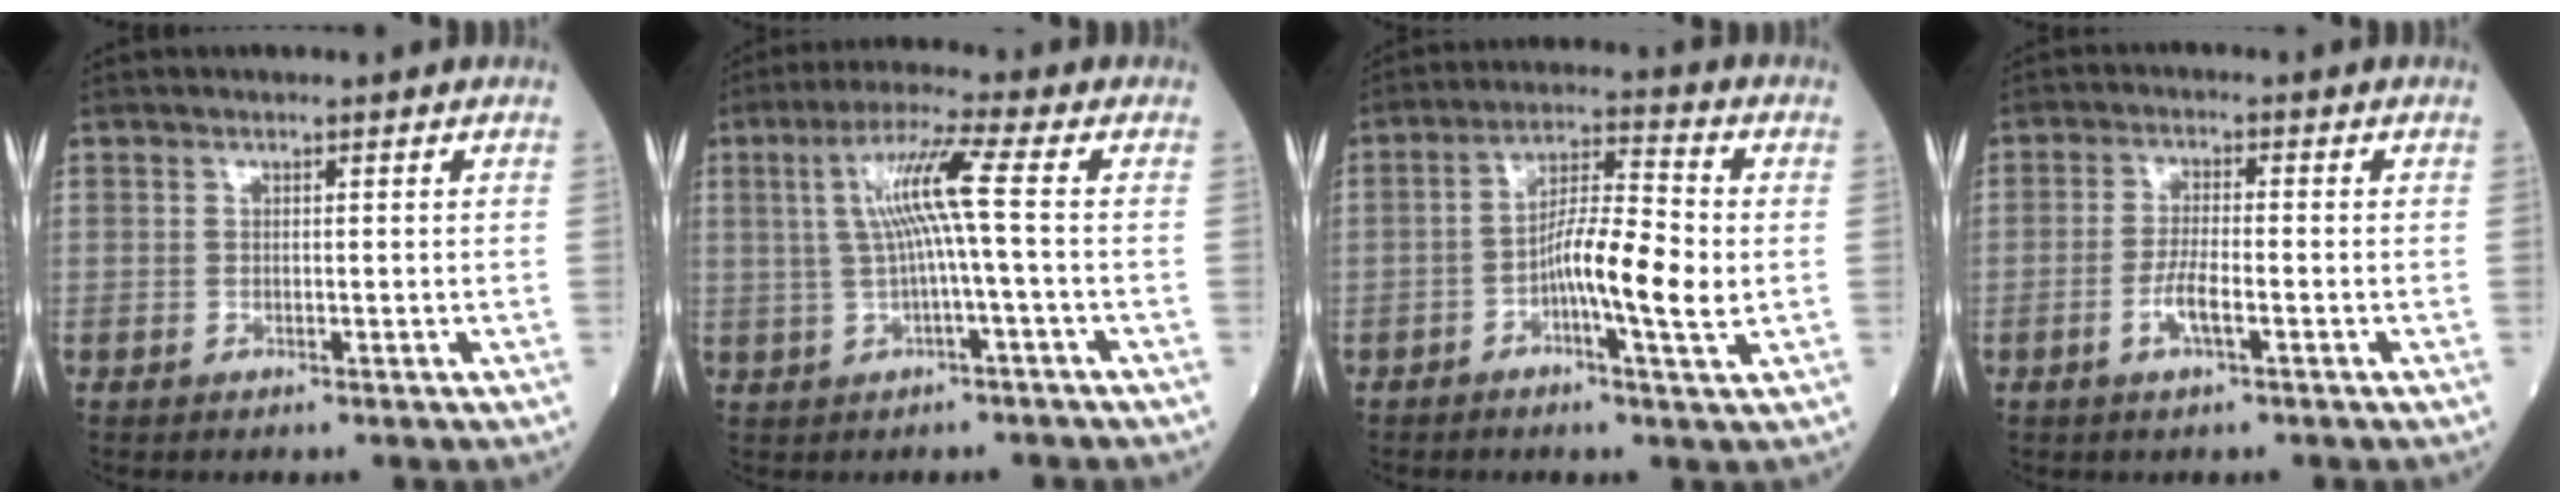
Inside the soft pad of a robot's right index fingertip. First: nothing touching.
{"total": 7.6, "force": [0.5, -1.1, 7.5], "torque": [-0.145, 0.016, 0.013]}
{"total": 9.4, "force": [-1.7, 0.9, 9.2], "torque": [-0.160, 0.006, -0.037]}
{"total": 4.1, "force": [-1.7, 0.6, 3.7], "torque": [-0.071, 0.000, -0.035]}